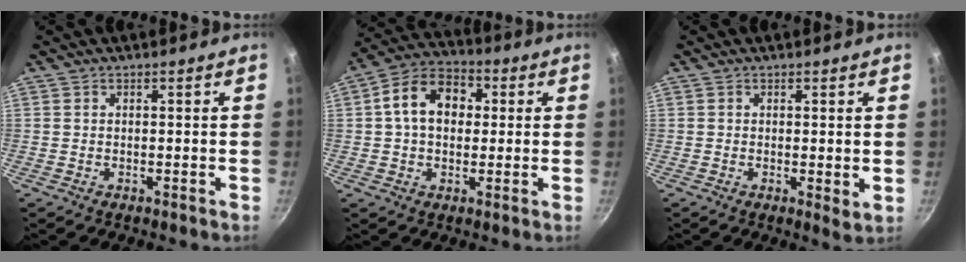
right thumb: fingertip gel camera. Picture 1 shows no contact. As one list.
[{"total": 11.9, "force": [1.8, 8.7, 8.0], "torque": [-0.103, 0.024, 0.011]}, {"total": 2.6, "force": [0.5, 1.0, 2.4], "torque": [-0.035, -0.009, 0.007]}]